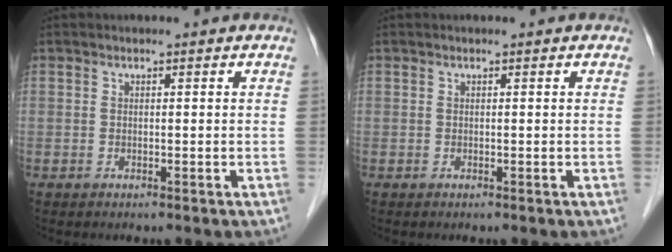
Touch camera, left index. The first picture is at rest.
{"total": 0.0}